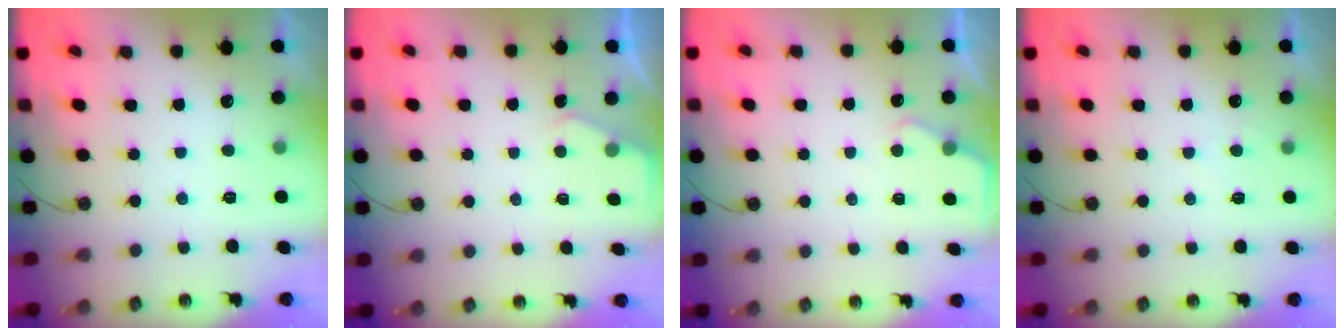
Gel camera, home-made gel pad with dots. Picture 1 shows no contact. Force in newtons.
{"total": 3.0, "press": 2.9, "slide": 0.5}
{"total": 3.2, "press": 3.1, "slide": 0.5}
{"total": 4.1, "press": 4.1, "slide": 0.4}